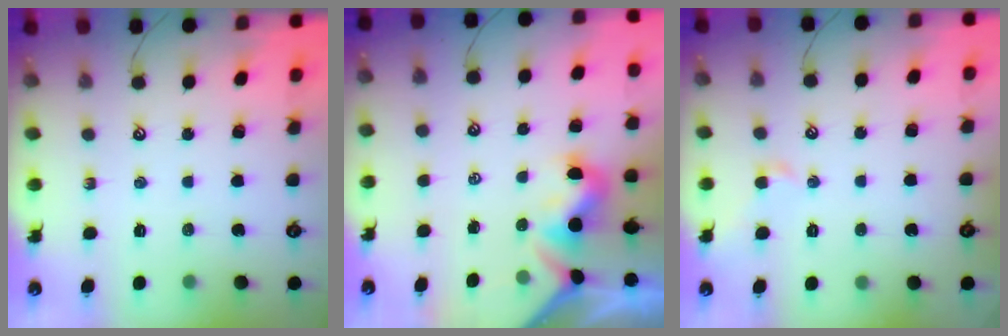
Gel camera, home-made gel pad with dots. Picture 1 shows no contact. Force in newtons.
{"total": 1.5, "press": 1.3, "slide": 0.7}
{"total": 1.0, "press": 0.9, "slide": 0.4}